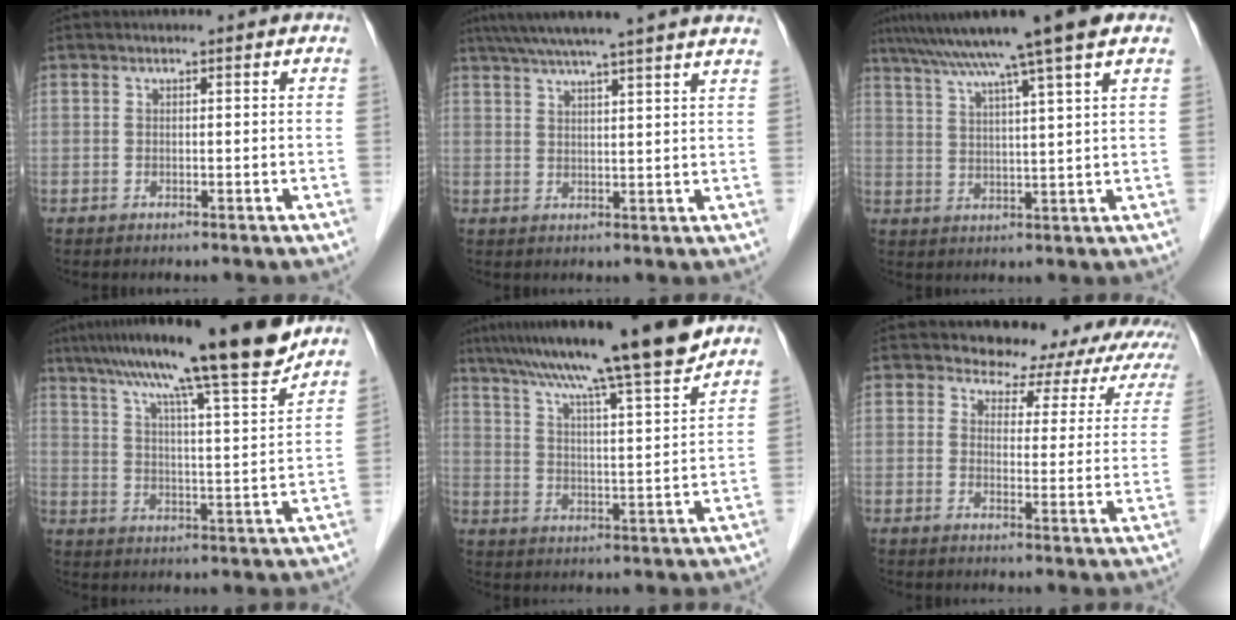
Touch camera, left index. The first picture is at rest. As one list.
[{"total": 16.1, "force": [13.6, -0.8, 8.5], "torque": [-0.141, 0.028, 0.176]}, {"total": 13.1, "force": [9.8, -1.4, 8.6], "torque": [-0.145, 0.028, 0.140]}, {"total": 18.1, "force": [14.4, -0.3, 11.0], "torque": [-0.171, 0.014, 0.213]}, {"total": 16.6, "force": [13.6, -0.8, 9.6], "torque": [-0.152, 0.012, 0.205]}, {"total": 12.5, "force": [10.3, 6.3, 3.4], "torque": [-0.009, 0.003, 0.082]}]